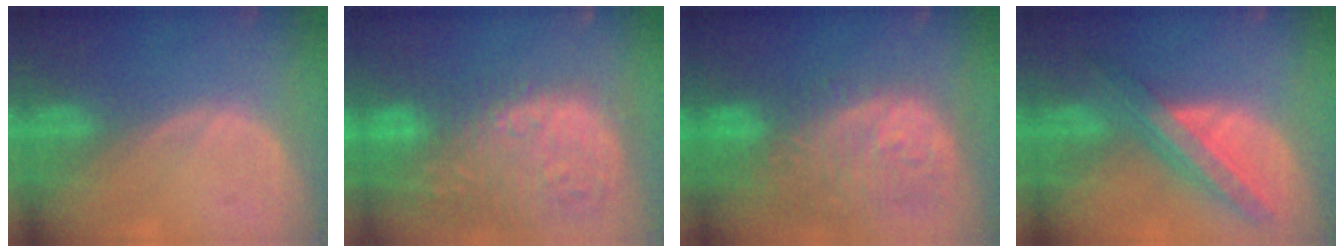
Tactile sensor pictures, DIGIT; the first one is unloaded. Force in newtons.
{"total": 16.0, "press": 13.2, "slide": 9.1}
{"total": 13.6, "press": 11.4, "slide": 7.4}
{"total": 8.7, "press": 7.5, "slide": 4.4}